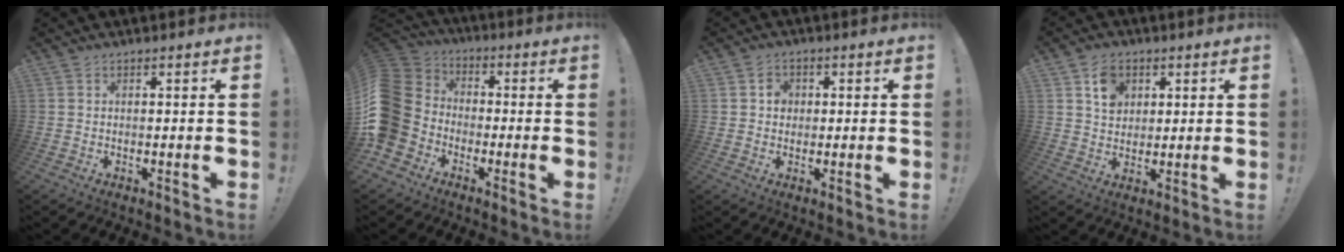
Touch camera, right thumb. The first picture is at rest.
{"total": 14.6, "force": [-3.6, 12.0, 7.5], "torque": [-0.149, 0.031, -0.061]}
{"total": 3.4, "force": [0.2, 3.1, 1.5], "torque": [-0.009, -0.001, -0.001]}
{"total": 7.2, "force": [3.3, 5.6, 3.1], "torque": [-0.042, -0.008, 0.059]}